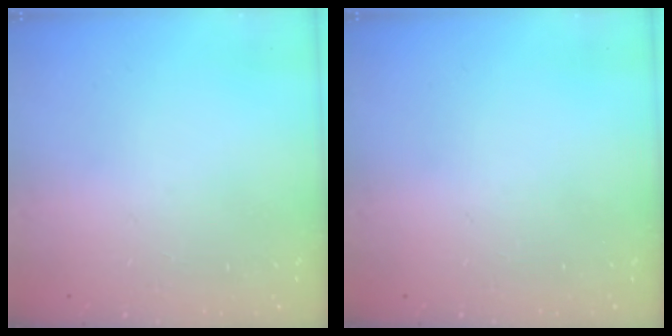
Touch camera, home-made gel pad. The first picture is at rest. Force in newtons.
{"total": 0.0}